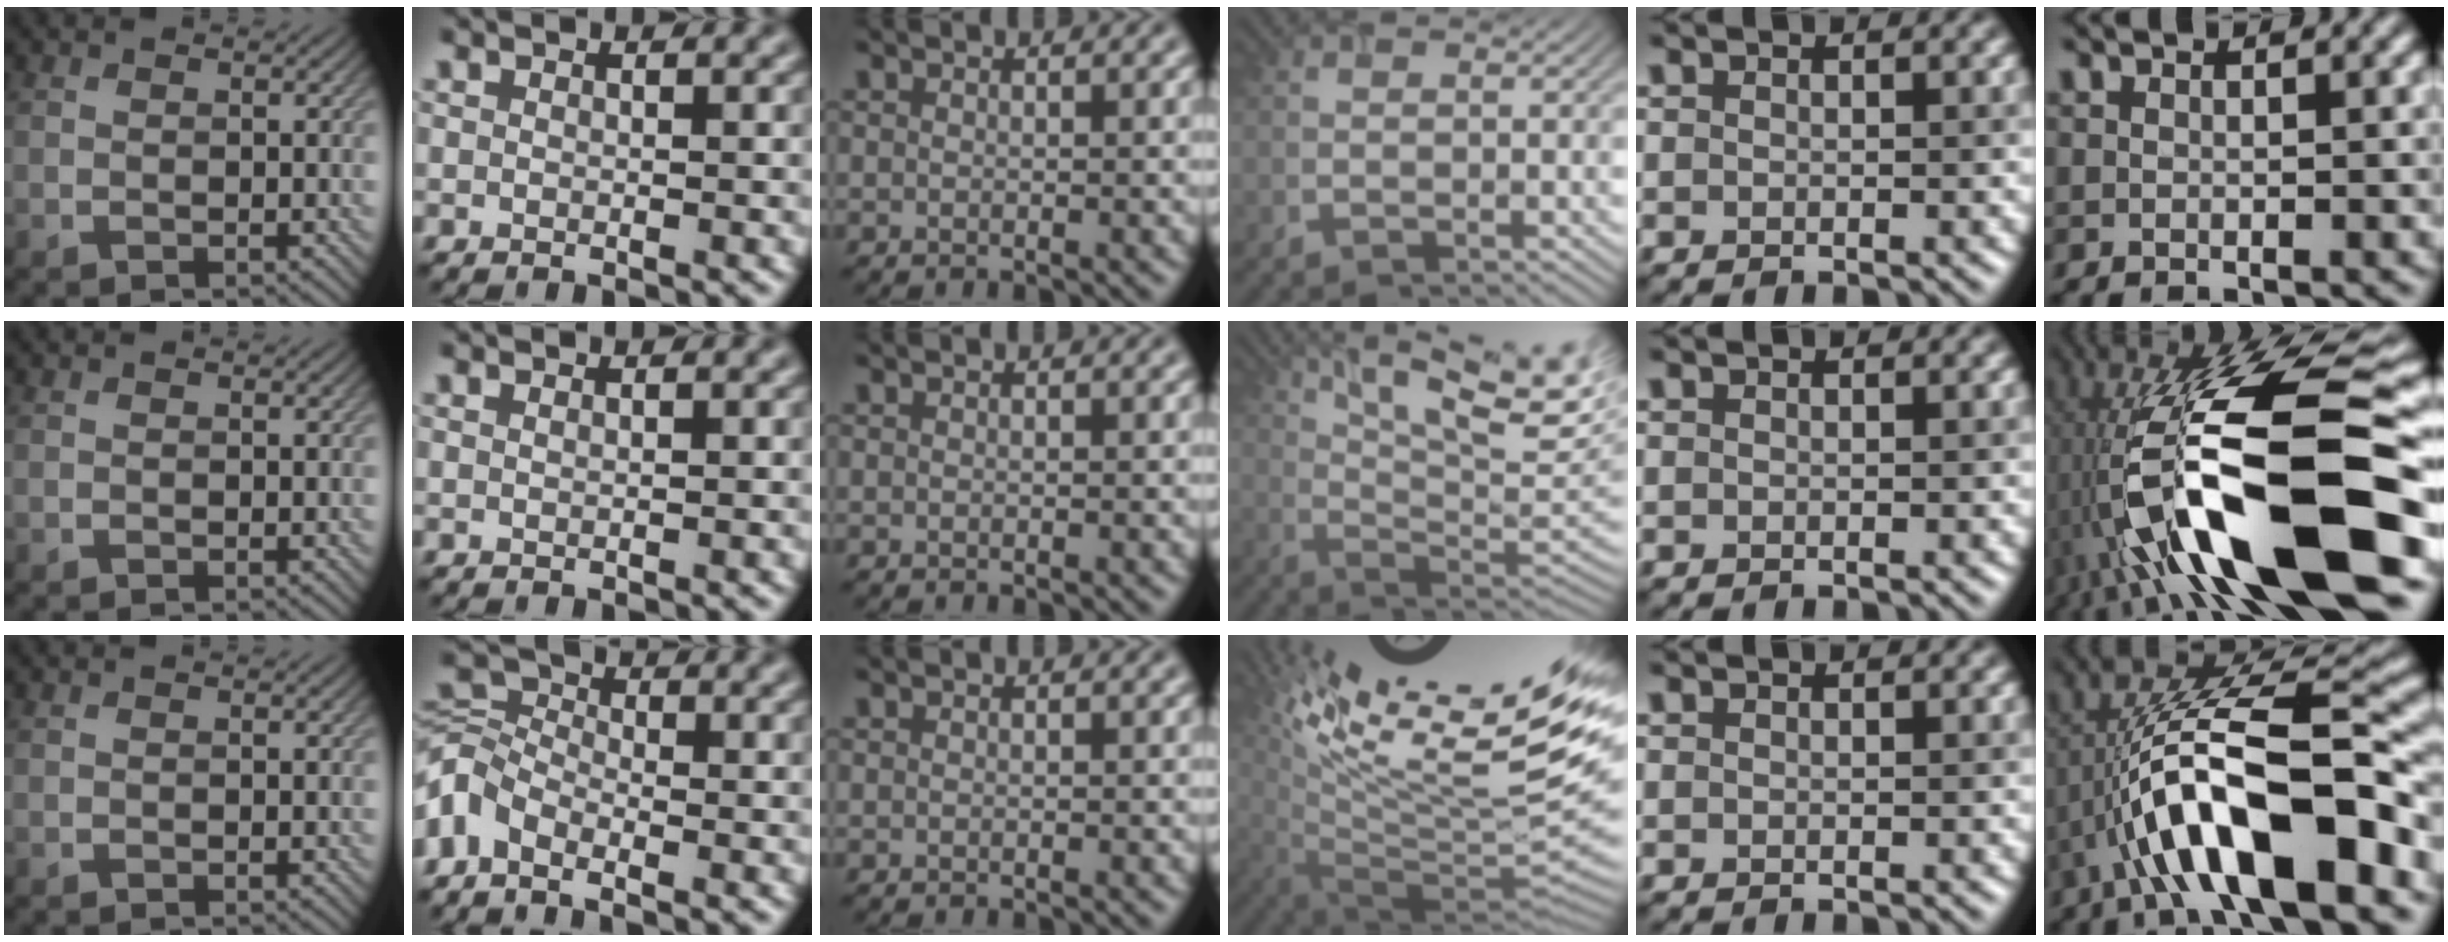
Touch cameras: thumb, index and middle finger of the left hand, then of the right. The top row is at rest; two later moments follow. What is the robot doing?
{"motion": "screw", "object": "timer"}